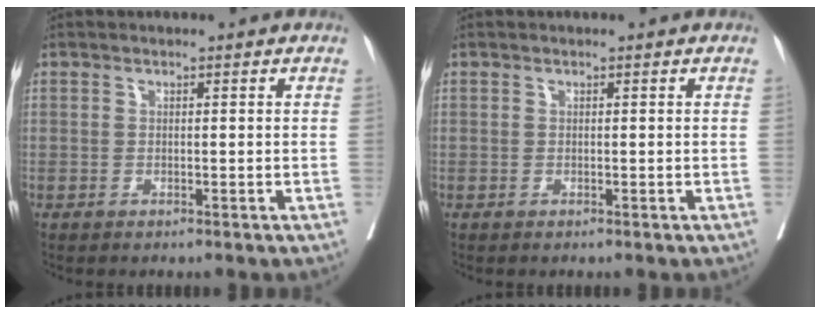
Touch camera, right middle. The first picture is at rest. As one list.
[{"total": 0.0}]